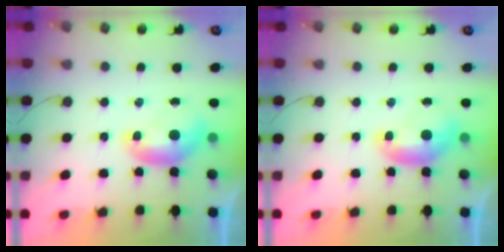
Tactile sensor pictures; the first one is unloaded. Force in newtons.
{"total": 0.0}